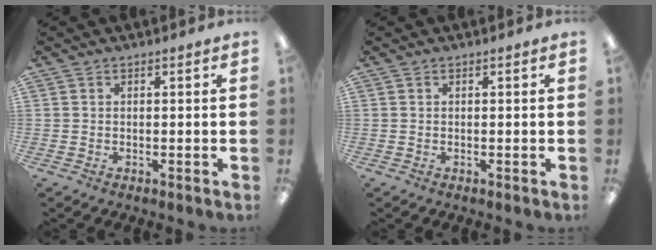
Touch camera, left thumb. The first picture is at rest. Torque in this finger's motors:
{"motor_torque": [0.00, 0.00, 0.05, -0.05, 0.00]}